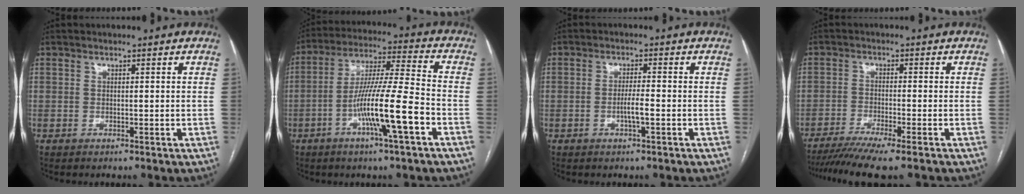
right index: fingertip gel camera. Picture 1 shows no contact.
{"total": 13.6, "force": [-5.2, -0.1, 12.5], "torque": [-0.231, 0.000, -0.096]}
{"total": 3.1, "force": [-1.1, 0.3, 2.8], "torque": [-0.052, 0.000, -0.020]}
{"total": 9.1, "force": [-7.4, -0.5, 5.3], "torque": [-0.076, -0.019, -0.117]}